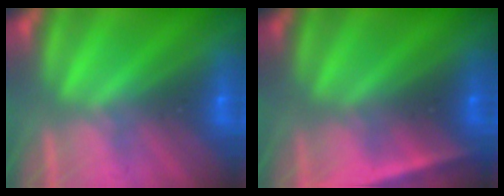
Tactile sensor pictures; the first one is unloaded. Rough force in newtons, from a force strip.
{"total": 4.9}